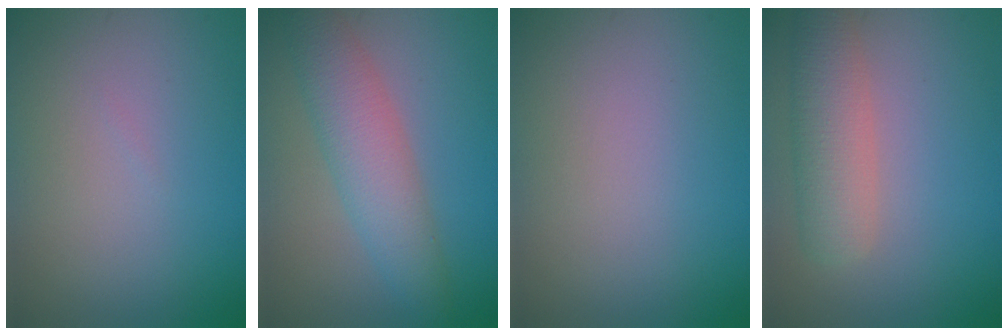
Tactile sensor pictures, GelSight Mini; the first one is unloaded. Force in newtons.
{"total": 5.0, "press": 5.0, "slide": 0.1}
{"total": 0.0}
{"total": 4.2, "press": 4.2, "slide": 0.2}